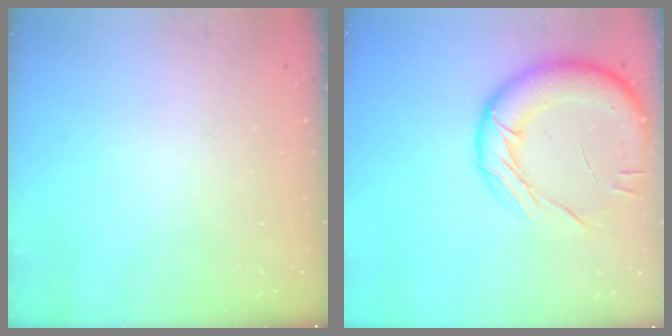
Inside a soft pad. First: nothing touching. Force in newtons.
{"total": 17.3, "press": 17.2, "slide": 1.6}